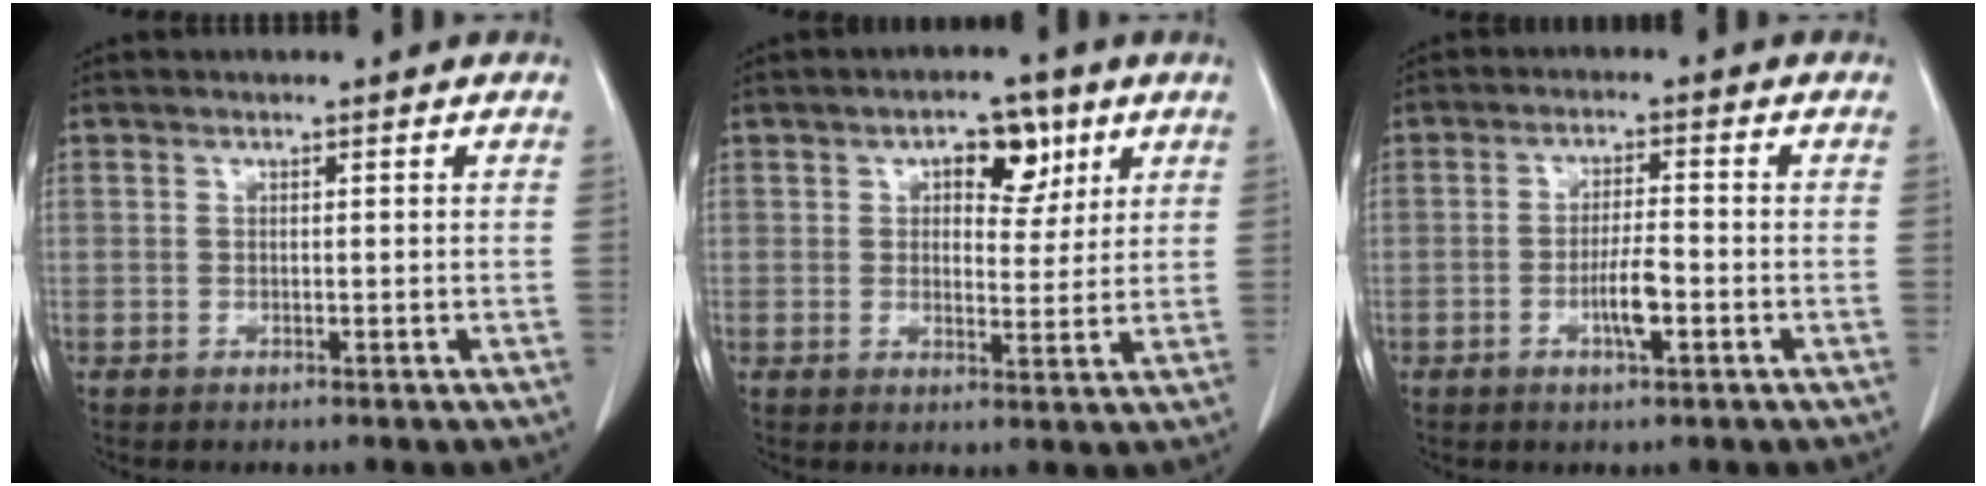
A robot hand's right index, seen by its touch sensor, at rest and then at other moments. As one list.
[{"total": 6.3, "force": [3.0, 3.4, 4.4], "torque": [-0.056, 0.013, 0.042]}, {"total": 4.7, "force": [-1.6, 0.8, 4.4], "torque": [-0.082, -0.002, -0.028]}]